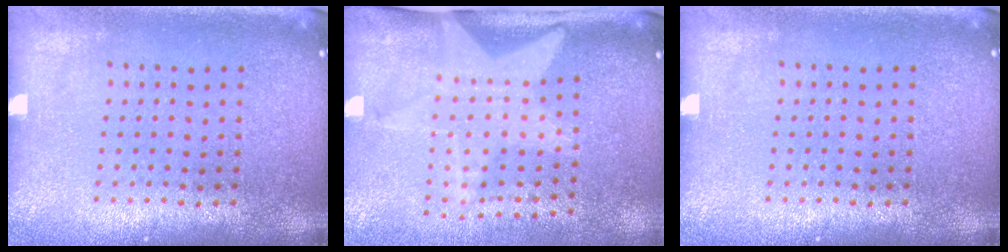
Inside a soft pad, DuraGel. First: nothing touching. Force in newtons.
{"total": 2.1, "press": 1.6, "slide": 1.3}
{"total": 0.0}